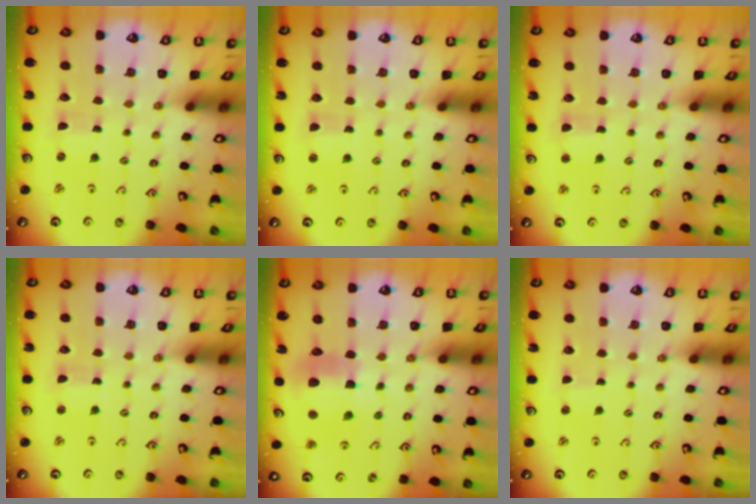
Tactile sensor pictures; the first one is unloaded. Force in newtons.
{"total": 1.9, "press": 1.9, "slide": 0.4}
{"total": 1.7, "press": 1.7, "slide": 0.2}
{"total": 0.9, "press": 0.9, "slide": 0.1}
{"total": 10.0, "press": 9.9, "slide": 1.3}
{"total": 0.8, "press": 0.8, "slide": 0.2}